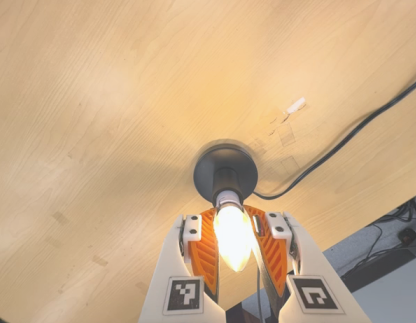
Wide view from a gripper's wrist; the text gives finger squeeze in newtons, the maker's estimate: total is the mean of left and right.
{"total": 21.1, "left": 18.8, "right": 23.3}